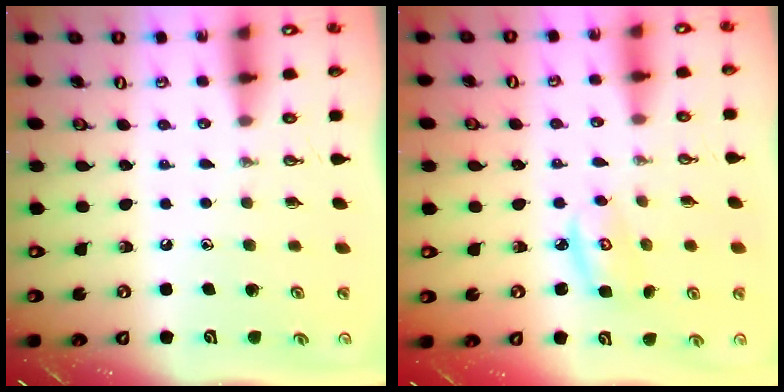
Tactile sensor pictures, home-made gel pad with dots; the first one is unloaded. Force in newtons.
{"total": 3.9, "press": 3.9, "slide": 0.3}